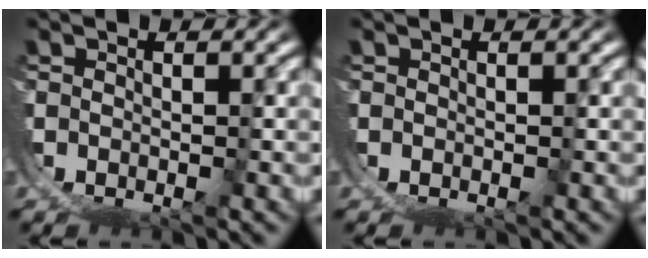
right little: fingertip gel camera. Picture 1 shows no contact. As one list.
[{"total": 0.0}]